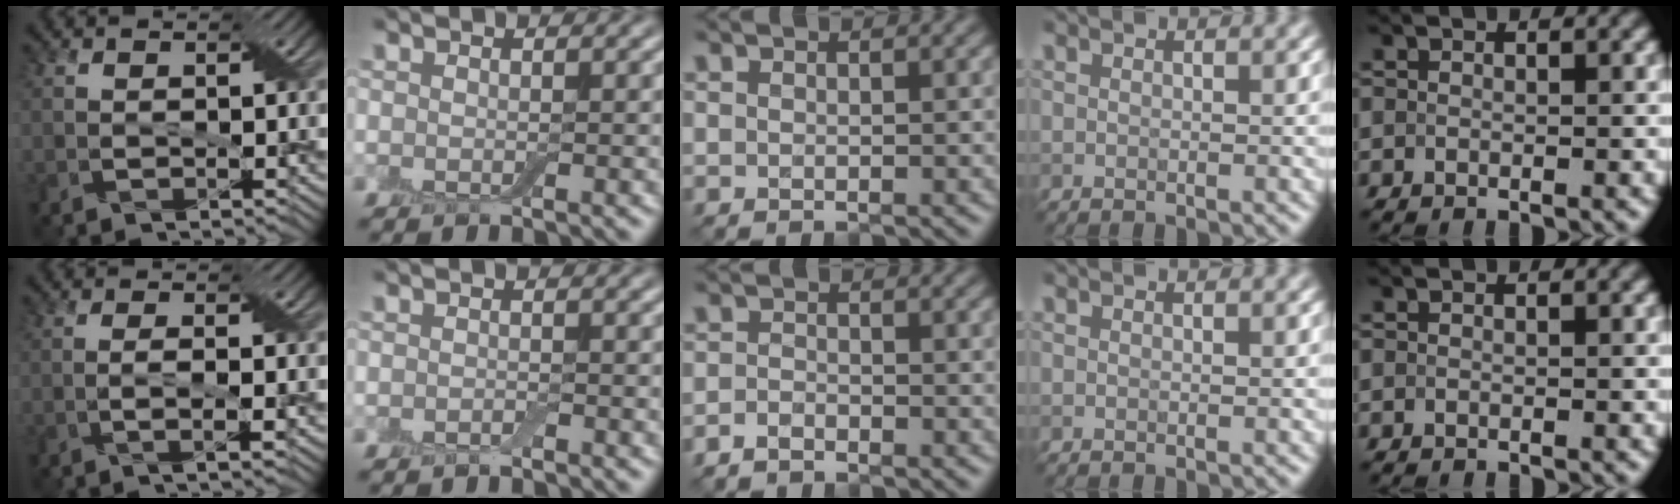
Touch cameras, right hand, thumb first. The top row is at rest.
{"thumb": {"total": 2.3, "force": [-0.6, 0.3, 2.2], "torque": [-0.041, 0.007, -0.017]}, "index": {"total": 0.5, "force": [-0.4, 0.1, 0.3], "torque": [-0.006, 0.000, -0.006]}, "middle": {"total": 1.3, "force": [-1.1, 0.5, 0.5], "torque": [-0.009, 0.001, -0.024]}}